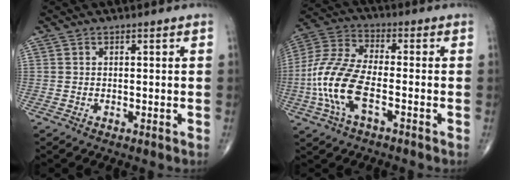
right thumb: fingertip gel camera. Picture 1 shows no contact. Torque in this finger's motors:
{"motor_torque": [2.62, 2.39, 1.20, 0.11, 0.39]}